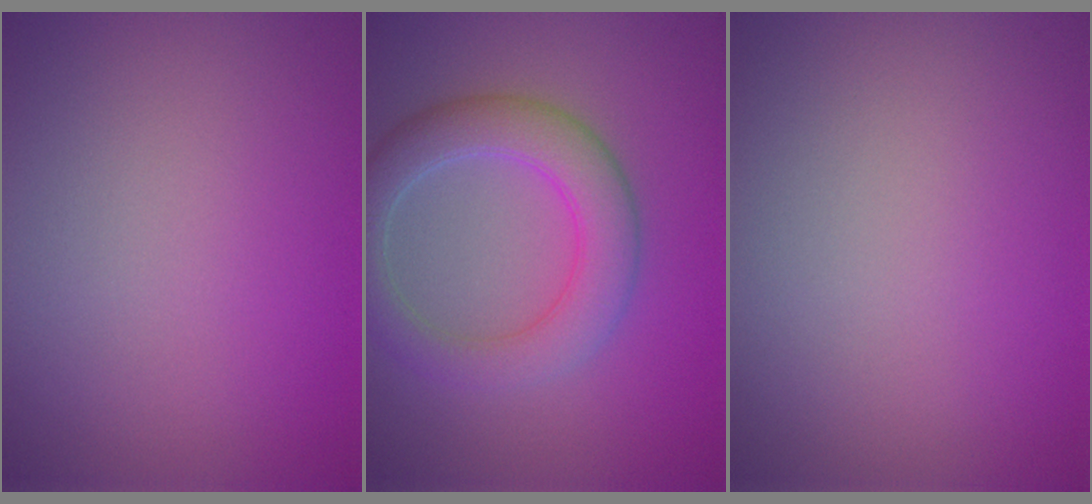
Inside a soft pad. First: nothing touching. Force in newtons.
{"total": 5.0, "press": 4.9, "slide": 0.4}
{"total": 0.0}